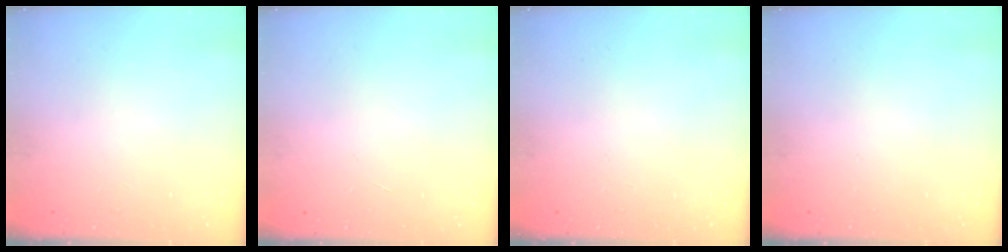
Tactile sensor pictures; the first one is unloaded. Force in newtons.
{"total": 0.0}
{"total": 0.0}
{"total": 0.0}